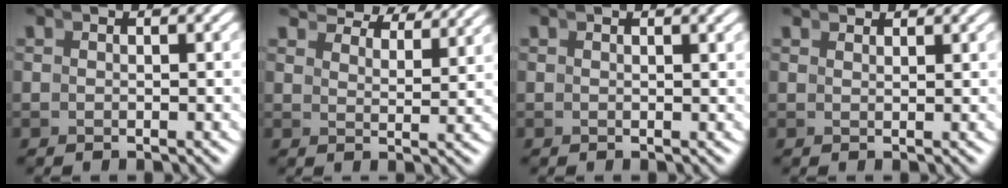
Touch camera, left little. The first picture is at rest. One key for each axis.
{"total": 5.9, "fx": 5.7, "fy": 0.5, "fz": 1.7, "tx": -0.013, "ty": 0.019, "tz": 0.087}
{"total": 0.7, "fx": 0.5, "fy": -0.3, "fz": 0.3, "tx": 0.005, "ty": 0.006, "tz": 0.007}
{"total": 2.0, "fx": 1.9, "fy": -0.5, "fz": 0.0, "tx": 0.018, "ty": 0.009, "tz": 0.033}